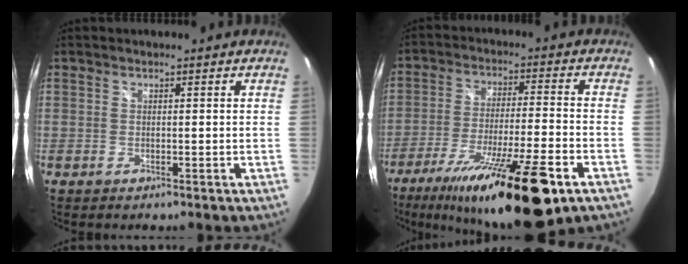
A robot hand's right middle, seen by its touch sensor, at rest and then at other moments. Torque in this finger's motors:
{"motor_torque": [1.72, -0.42, 0.98, 0.21]}